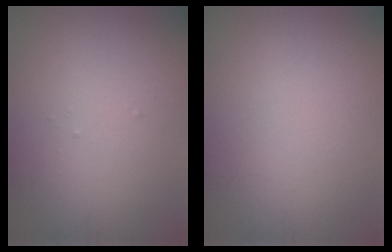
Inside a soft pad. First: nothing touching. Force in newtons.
{"total": 0.0}